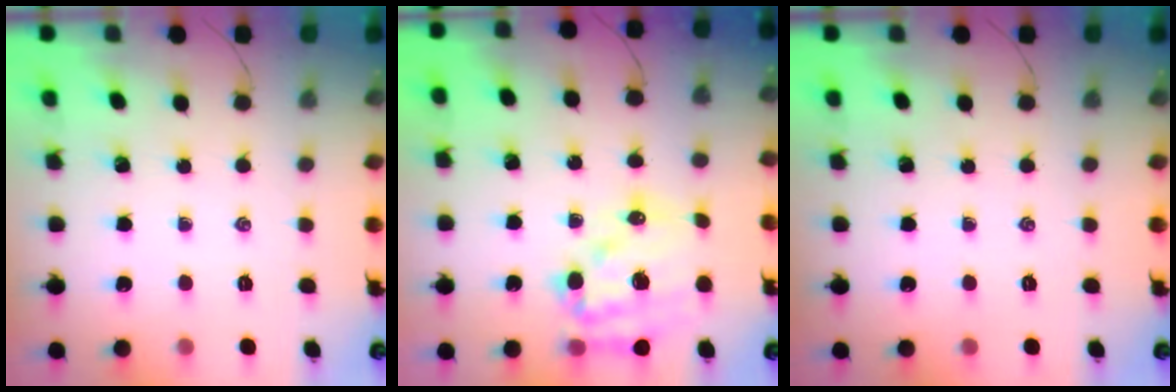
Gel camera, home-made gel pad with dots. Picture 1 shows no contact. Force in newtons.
{"total": 16.6, "press": 16.1, "slide": 3.7}
{"total": 0.0}